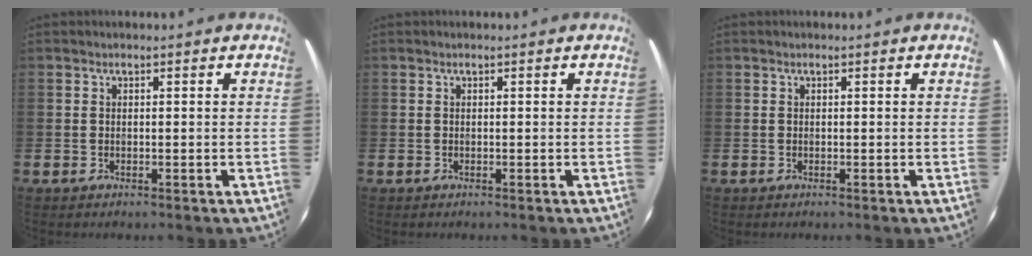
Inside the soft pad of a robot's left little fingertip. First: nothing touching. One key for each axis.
{"total": 0.0}
{"total": 0.0}